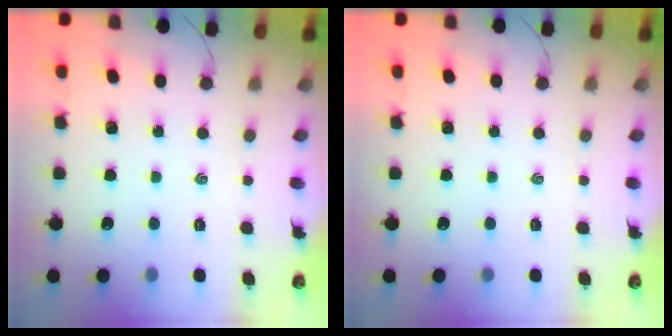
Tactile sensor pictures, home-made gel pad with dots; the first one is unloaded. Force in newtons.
{"total": 0.0}